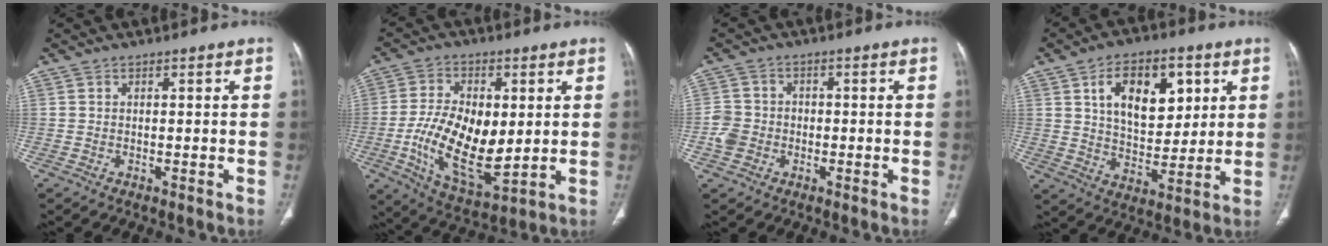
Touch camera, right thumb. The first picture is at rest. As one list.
[{"total": 16.3, "force": [-0.5, 8.3, 14.0], "torque": [-0.241, -0.017, 0.002]}, {"total": 4.6, "force": [-1.3, 4.1, 1.7], "torque": [-0.021, 0.014, -0.029]}, {"total": 15.4, "force": [5.5, 9.1, 11.1], "torque": [-0.128, -0.020, 0.096]}]